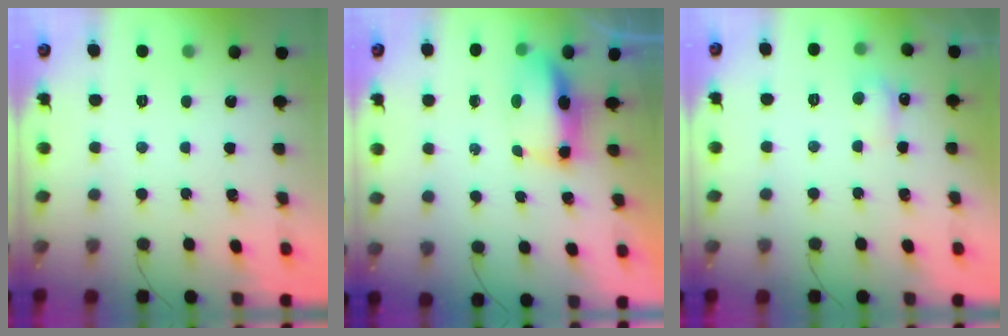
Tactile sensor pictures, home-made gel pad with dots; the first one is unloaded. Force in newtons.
{"total": 8.1, "press": 7.7, "slide": 2.2}
{"total": 4.2, "press": 4.1, "slide": 1.0}